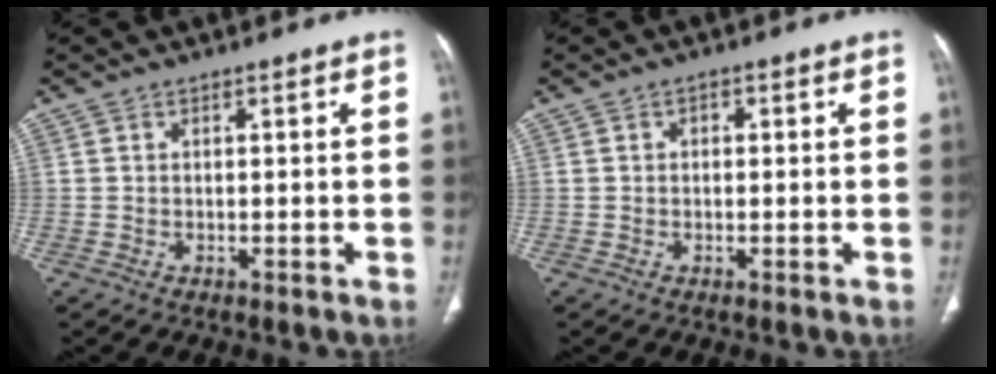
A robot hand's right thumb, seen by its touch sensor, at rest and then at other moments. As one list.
[{"total": 1.2, "force": [0.3, 0.9, 0.8], "torque": [-0.010, 0.004, 0.005]}]